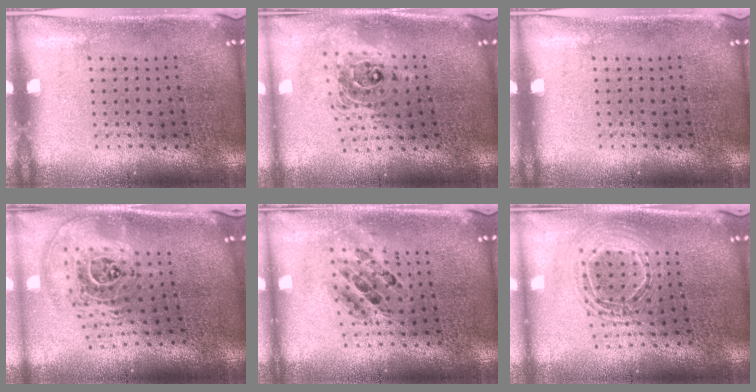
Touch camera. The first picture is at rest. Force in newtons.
{"total": 2.0, "press": 1.6, "slide": 1.3}
{"total": 0.0}
{"total": 2.5, "press": 1.8, "slide": 1.8}
{"total": 0.7, "press": 0.6, "slide": 0.2}
{"total": 1.8, "press": 1.4, "slide": 1.0}